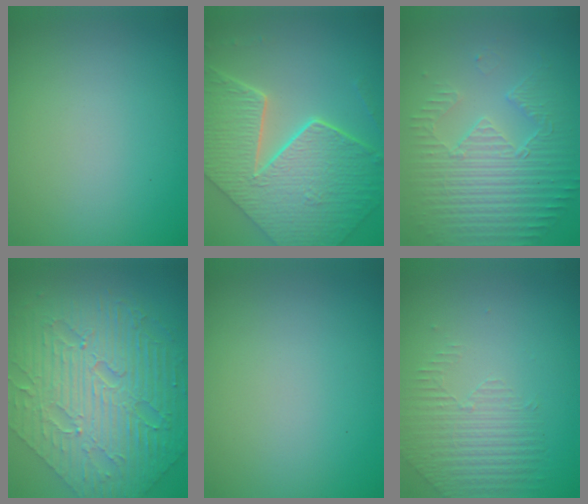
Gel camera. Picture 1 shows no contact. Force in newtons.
{"total": 9.4, "press": 6.7, "slide": 6.6}
{"total": 3.9, "press": 3.6, "slide": 1.5}
{"total": 10.5, "press": 7.2, "slide": 7.7}
{"total": 0.0}
{"total": 1.5, "press": 0.9, "slide": 1.2}